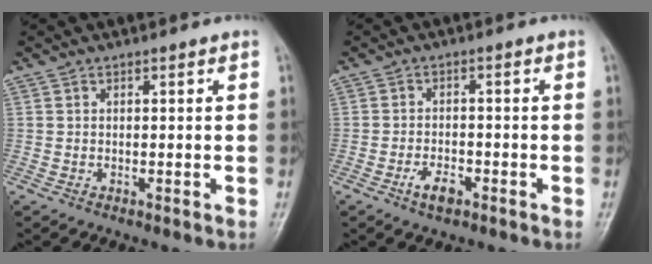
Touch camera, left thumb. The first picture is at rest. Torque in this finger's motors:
{"motor_torque": [-0.59, 0.57, 0.43, 0.23, 0.01]}